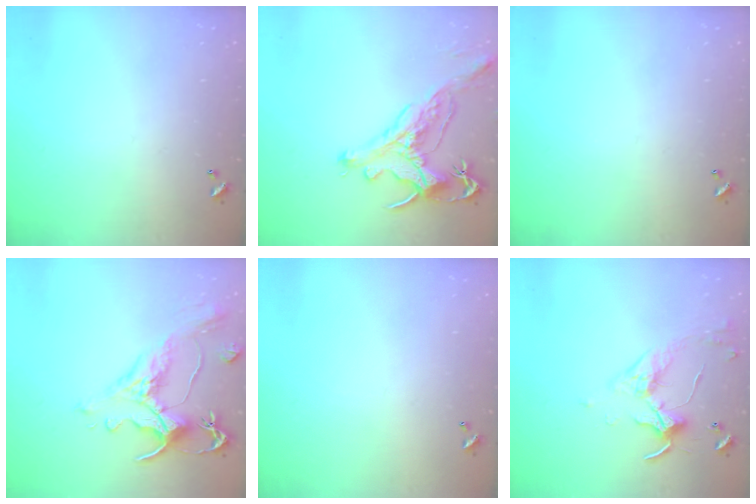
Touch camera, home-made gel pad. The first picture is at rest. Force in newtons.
{"total": 1.2, "press": 0.9, "slide": 0.9}
{"total": 0.0}
{"total": 1.6, "press": 0.0, "slide": 1.6}
{"total": 0.0}
{"total": 3.3, "press": 3.2, "slide": 0.7}